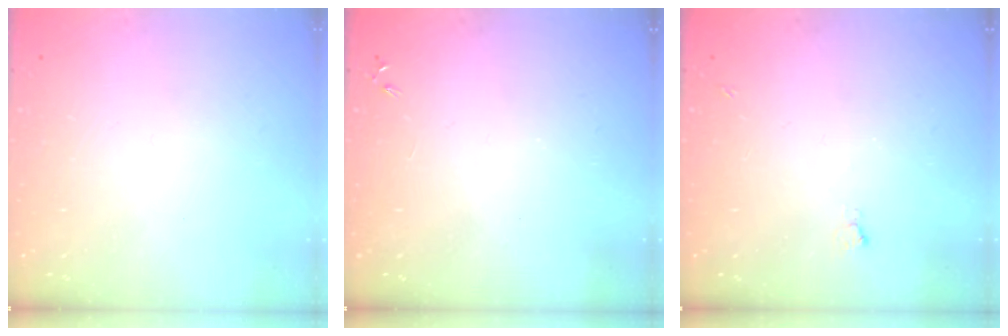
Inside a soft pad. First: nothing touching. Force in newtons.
{"total": 0.0}
{"total": 2.5, "press": 2.4, "slide": 0.6}